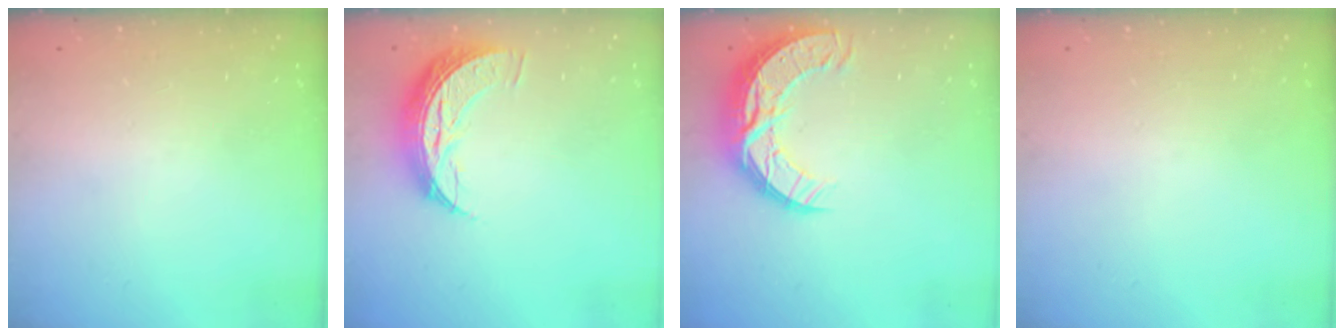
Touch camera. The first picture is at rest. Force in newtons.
{"total": 8.7, "press": 8.7, "slide": 0.7}
{"total": 15.1, "press": 15.1, "slide": 1.1}
{"total": 0.0}